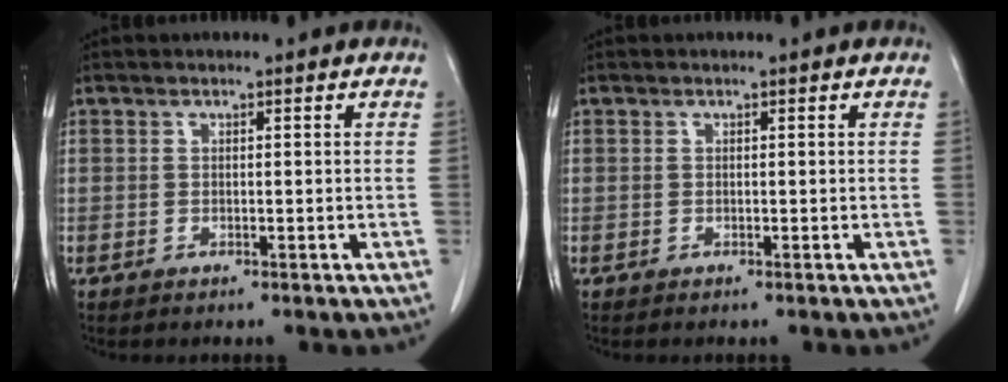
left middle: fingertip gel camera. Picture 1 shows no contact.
{"total": 0.0}